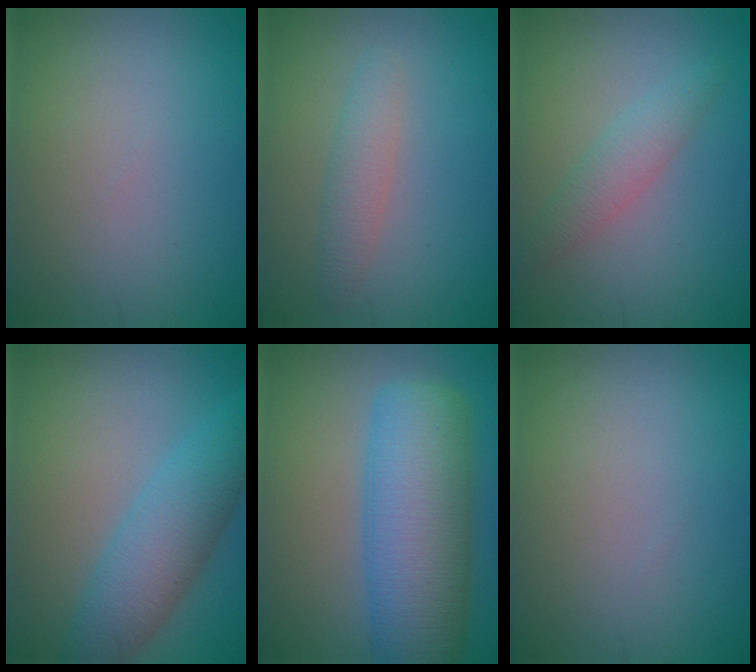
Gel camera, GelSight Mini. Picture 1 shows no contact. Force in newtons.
{"total": 2.1, "press": 2.1, "slide": 0.1}
{"total": 2.2, "press": 2.2, "slide": 0.2}
{"total": 5.3, "press": 5.3, "slide": 0.1}
{"total": 9.5, "press": 9.5, "slide": 0.2}
{"total": 0.0}